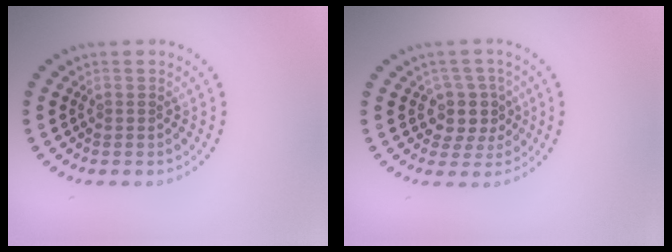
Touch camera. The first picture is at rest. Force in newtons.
{"total": 3.1, "press": 2.6, "slide": 1.7}